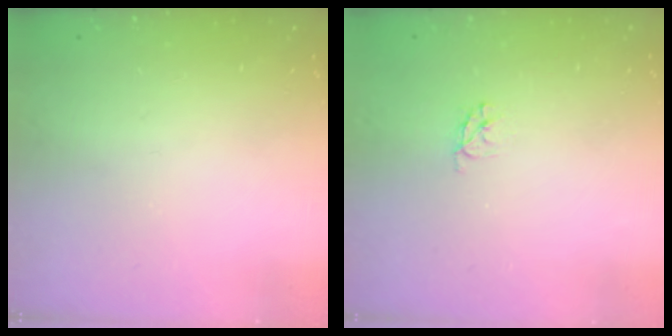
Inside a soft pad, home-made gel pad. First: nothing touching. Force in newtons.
{"total": 2.9, "press": 2.9, "slide": 0.3}